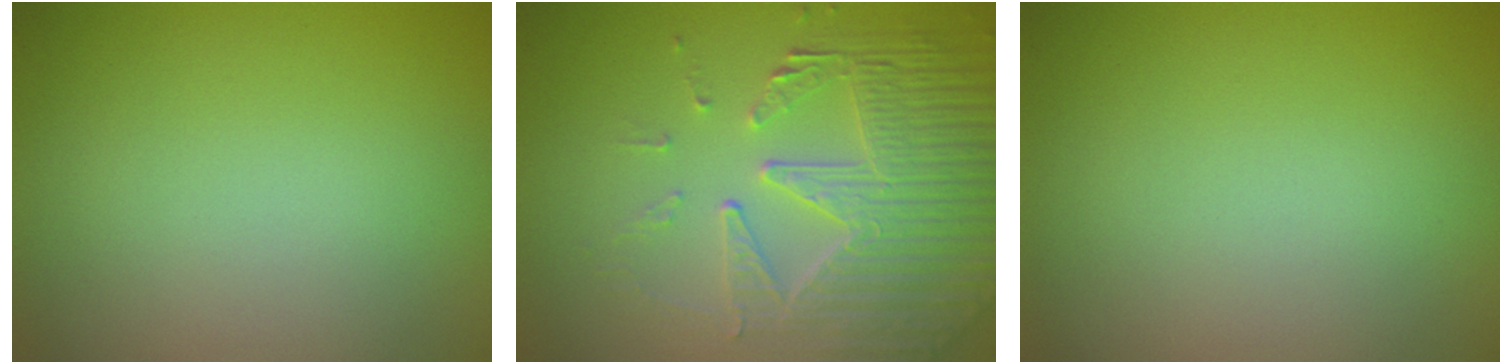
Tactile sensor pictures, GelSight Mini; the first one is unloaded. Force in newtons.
{"total": 6.7, "press": 5.1, "slide": 4.3}
{"total": 0.0}